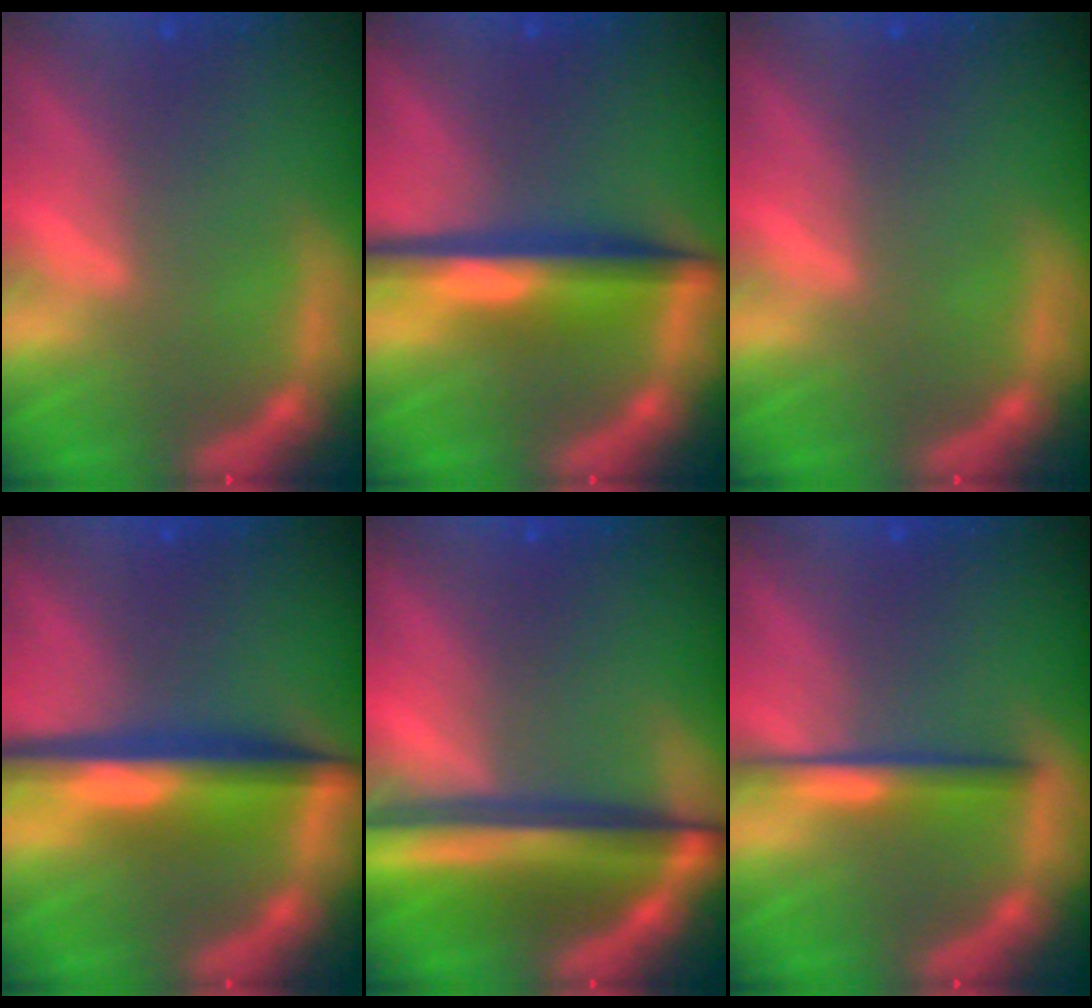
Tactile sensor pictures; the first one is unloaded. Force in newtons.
{"total": 6.0}
{"total": 0.0}
{"total": 6.5}
{"total": 8.1}
{"total": 3.0}